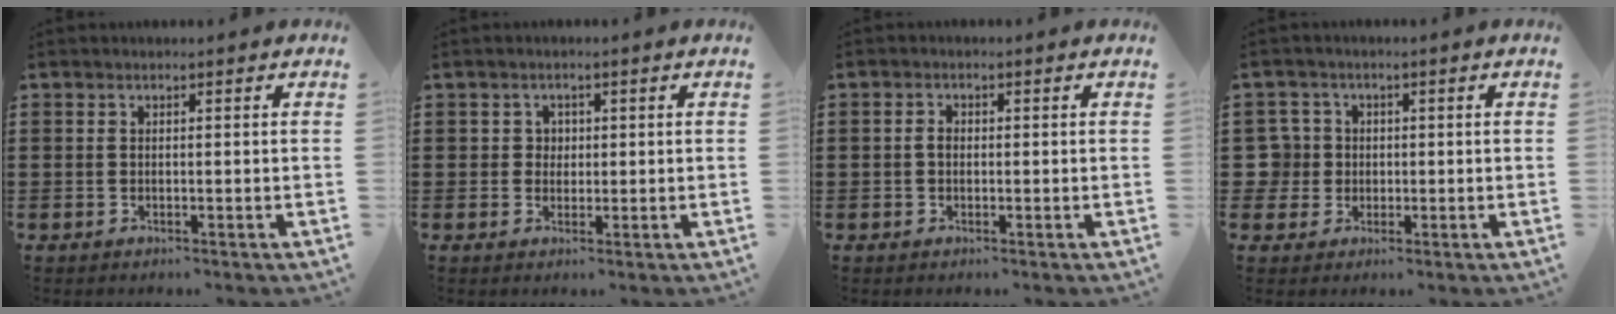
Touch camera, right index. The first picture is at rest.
{"total": 1.8, "force": [0.3, 1.7, 0.6], "torque": [-0.018, 0.010, 0.004]}
{"total": 1.5, "force": [-0.2, 1.0, 1.1], "torque": [-0.023, 0.004, -0.004]}
{"total": 4.5, "force": [-0.1, 4.4, 0.9], "torque": [-0.050, 0.009, -0.007]}